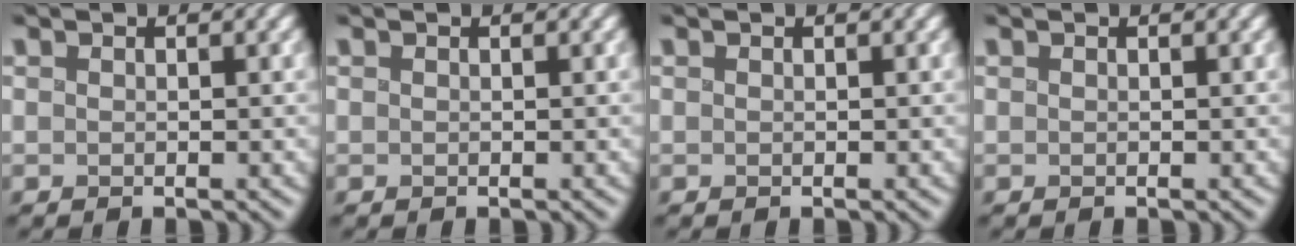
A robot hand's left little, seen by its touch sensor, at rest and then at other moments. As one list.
[{"total": 0.0}, {"total": 0.0}, {"total": 0.0}]